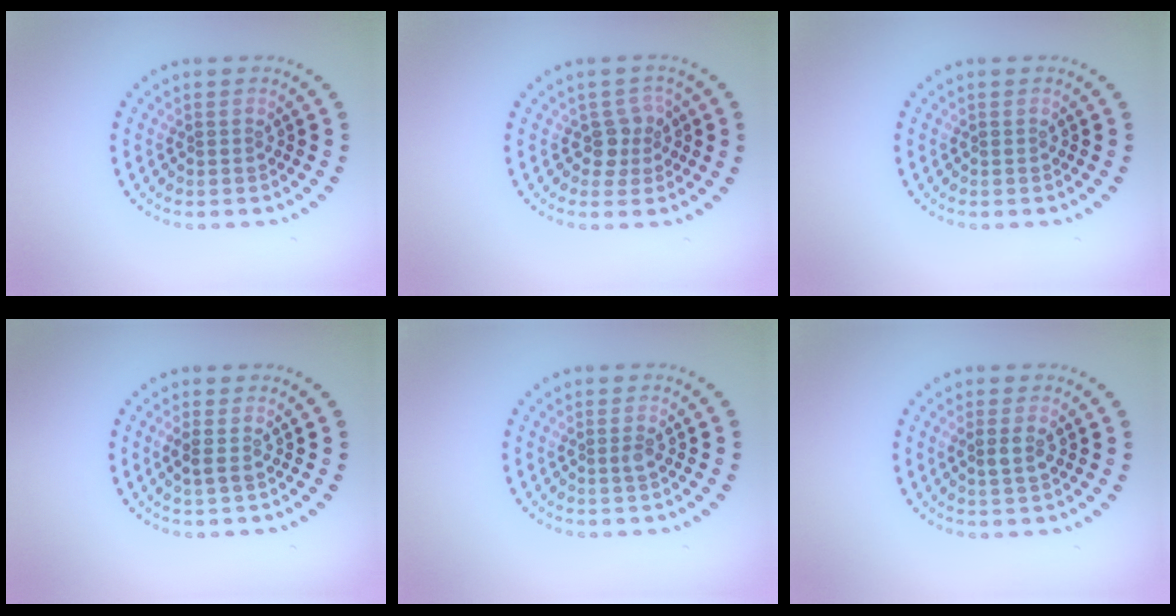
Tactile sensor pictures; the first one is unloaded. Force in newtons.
{"total": 2.0, "press": 1.6, "slide": 1.2}
{"total": 0.0}
{"total": 1.1, "press": 0.9, "slide": 0.6}
{"total": 0.8, "press": 0.6, "slide": 0.5}
{"total": 1.5, "press": 1.4, "slide": 0.5}